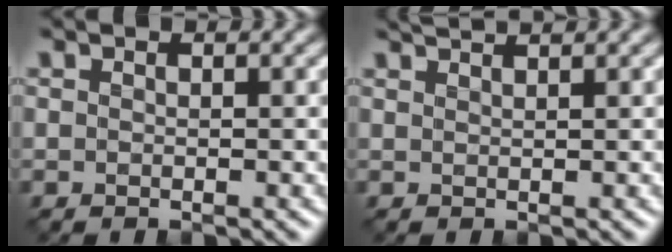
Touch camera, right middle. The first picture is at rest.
{"total": 1.7, "force": [1.6, 0.2, 0.6], "torque": [0.003, 0.006, 0.016]}